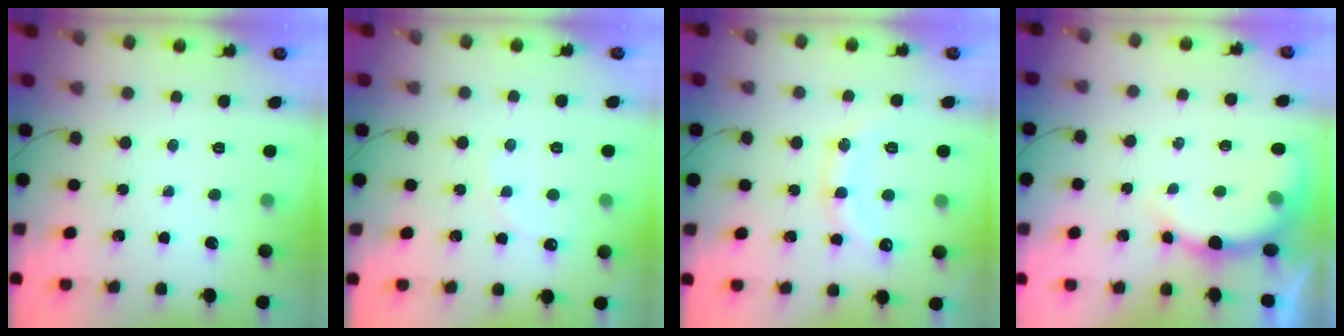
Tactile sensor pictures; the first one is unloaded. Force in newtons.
{"total": 7.6, "press": 7.4, "slide": 1.9}
{"total": 12.6, "press": 12.6, "slide": 0.9}
{"total": 8.1, "press": 8.0, "slide": 1.2}